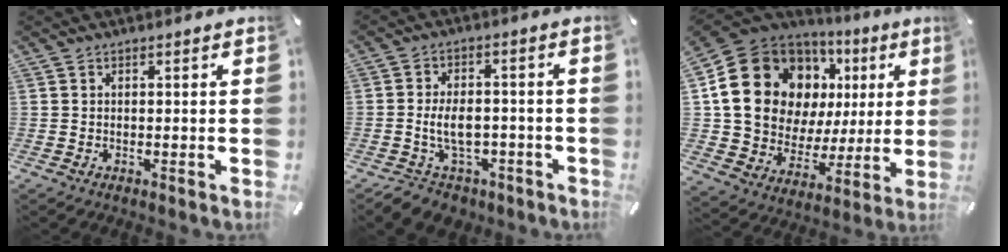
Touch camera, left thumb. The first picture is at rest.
{"total": 8.8, "force": [-2.4, 6.4, 5.5], "torque": [-0.105, 0.018, -0.039]}
{"total": 22.3, "force": [7.3, 17.2, 12.2], "torque": [-0.208, -0.042, 0.151]}